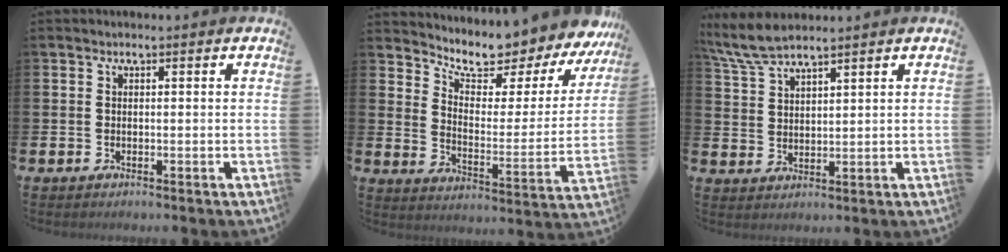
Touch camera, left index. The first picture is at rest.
{"total": 7.9, "force": [7.4, 1.7, 2.2], "torque": [-0.071, -0.062, 0.119]}
{"total": 5.8, "force": [5.3, 0.8, 2.1], "torque": [-0.055, -0.015, 0.098]}